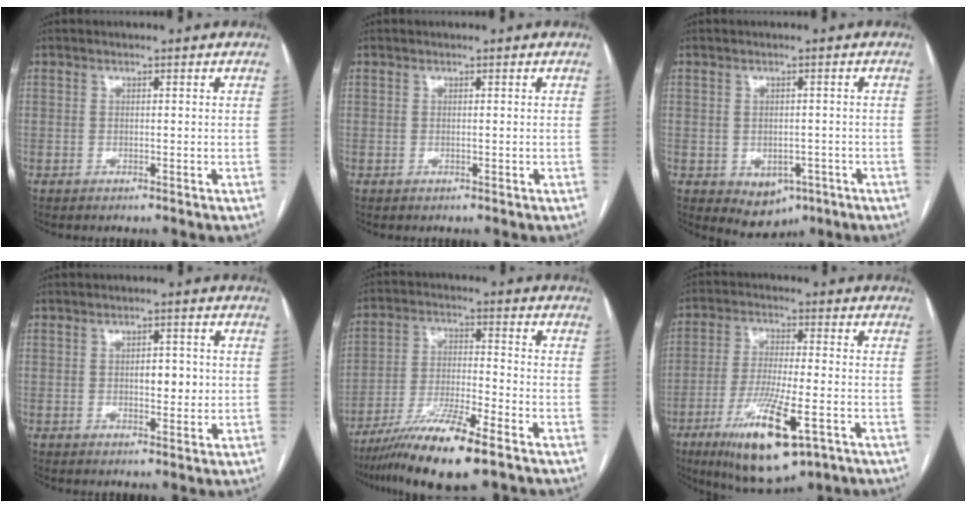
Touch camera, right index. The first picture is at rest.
{"total": 0.0}
{"total": 5.3, "force": [-2.2, 3.9, 2.8], "torque": [-0.032, 0.000, -0.017]}
{"total": 3.7, "force": [0.0, 1.8, 3.3], "torque": [-0.047, 0.002, 0.004]}
{"total": 13.1, "force": [-8.7, 1.0, 9.8], "torque": [-0.183, -0.030, -0.152]}
{"total": 14.7, "force": [-6.8, 2.9, 12.7], "torque": [-0.241, -0.030, -0.107]}